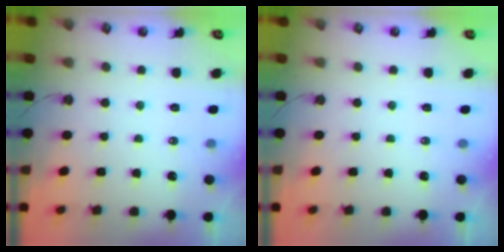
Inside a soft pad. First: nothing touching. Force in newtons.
{"total": 0.0}